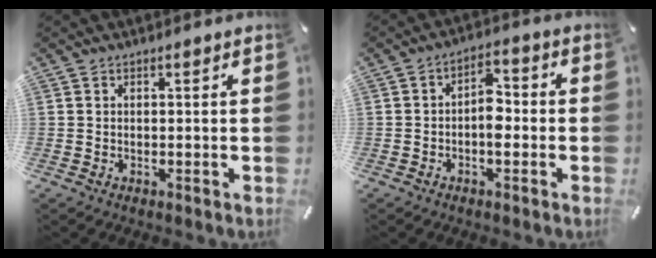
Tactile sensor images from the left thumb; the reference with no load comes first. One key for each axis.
{"total": 5.4, "fx": -1.8, "fy": 3.0, "fz": 4.1, "tx": -0.062, "ty": 0.015, "tz": -0.033}